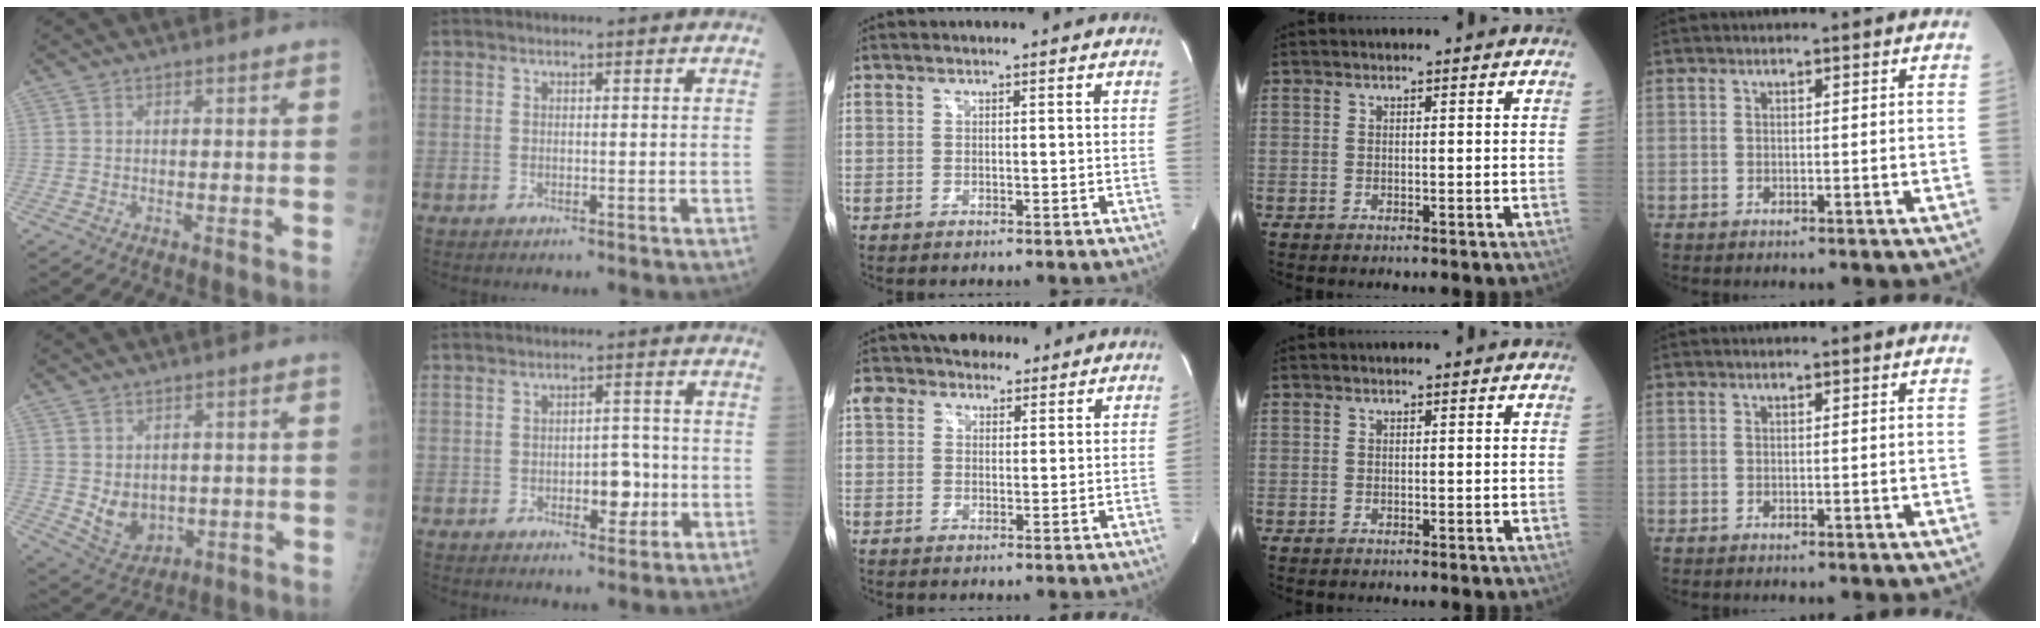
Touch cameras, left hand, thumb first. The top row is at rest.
{"thumb": {"total": 6.6, "force": [0.2, 5.2, 4.0], "torque": [-0.048, -0.017, 0.026]}, "index": {"total": 4.1, "force": [-1.3, 2.0, 3.3], "torque": [-0.037, 0.001, -0.018]}, "middle": {"total": 6.6, "force": [4.3, 4.3, 2.5], "torque": [-0.052, 0.036, 0.081]}}